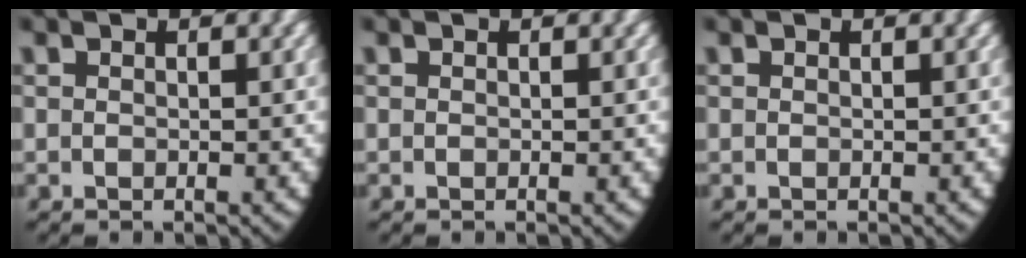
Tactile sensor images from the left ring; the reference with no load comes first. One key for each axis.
{"total": 0.0}
{"total": 0.0}